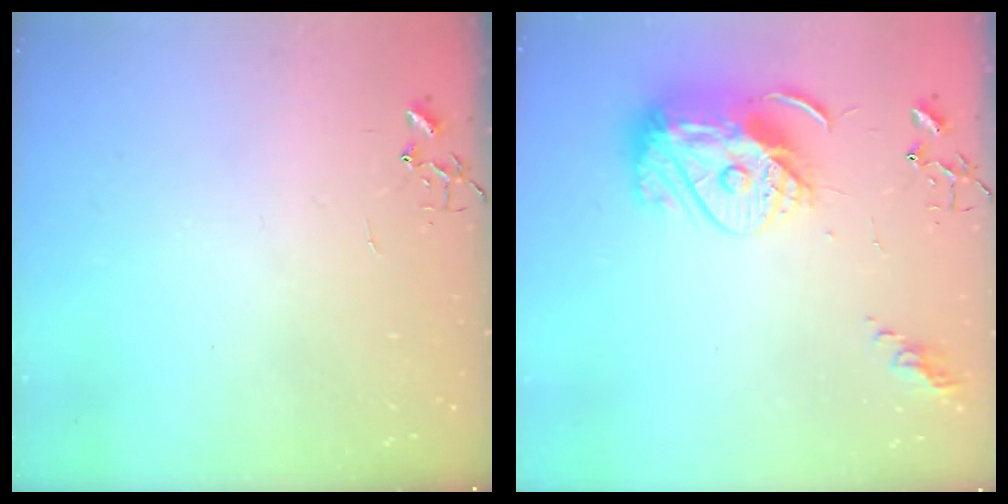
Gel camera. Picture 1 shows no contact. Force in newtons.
{"total": 15.1, "press": 15.0, "slide": 1.1}